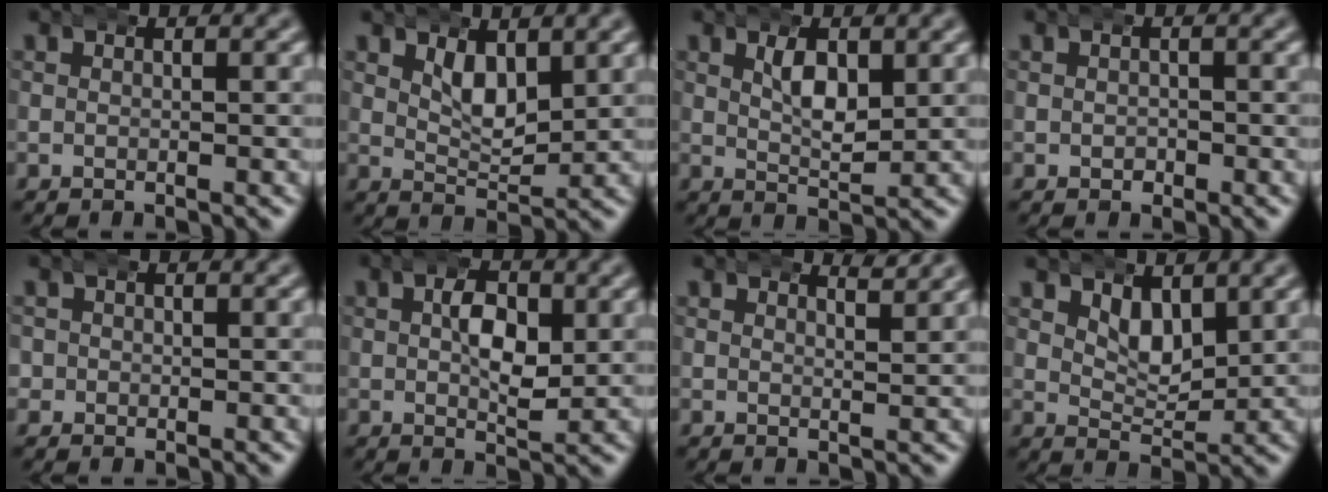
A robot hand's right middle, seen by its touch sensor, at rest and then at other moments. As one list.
[{"total": 3.0, "force": [1.7, 1.3, 2.2], "torque": [-0.033, -0.016, 0.030]}, {"total": 2.7, "force": [1.1, 1.0, 2.2], "torque": [-0.036, -0.013, 0.021]}, {"total": 0.7, "force": [-0.3, 0.6, 0.0], "torque": [0.003, -0.001, -0.007]}, {"total": 2.1, "force": [0.0, 2.1, 0.1], "torque": [-0.011, -0.001, -0.008]}, {"total": 3.8, "force": [0.8, 1.9, 3.2], "torque": [-0.050, -0.013, 0.014]}, {"total": 1.9, "force": [1.8, 0.0, 0.6], "torque": [-0.007, -0.009, 0.029]}, {"total": 3.1, "force": [2.0, 1.5, 1.9], "torque": [-0.029, -0.015, 0.035]}]